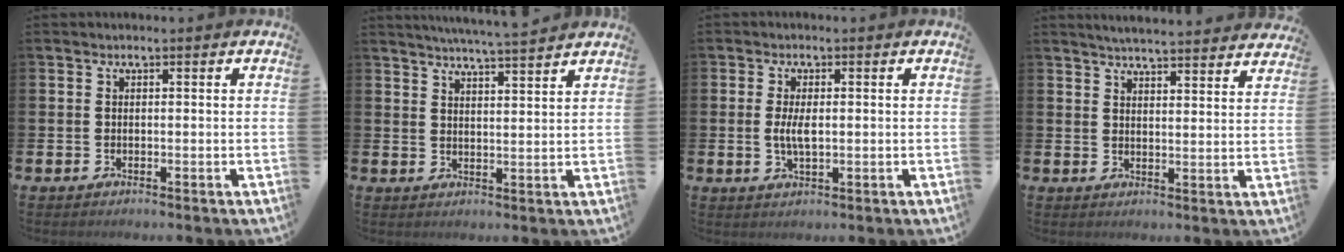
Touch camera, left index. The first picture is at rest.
{"total": 5.2, "force": [5.0, -0.7, 0.8], "torque": [-0.025, -0.028, 0.089]}
{"total": 3.4, "force": [0.2, 1.4, 3.1], "torque": [-0.060, 0.005, 0.002]}
{"total": 4.7, "force": [4.7, -0.1, 0.6], "torque": [-0.020, -0.029, 0.083]}